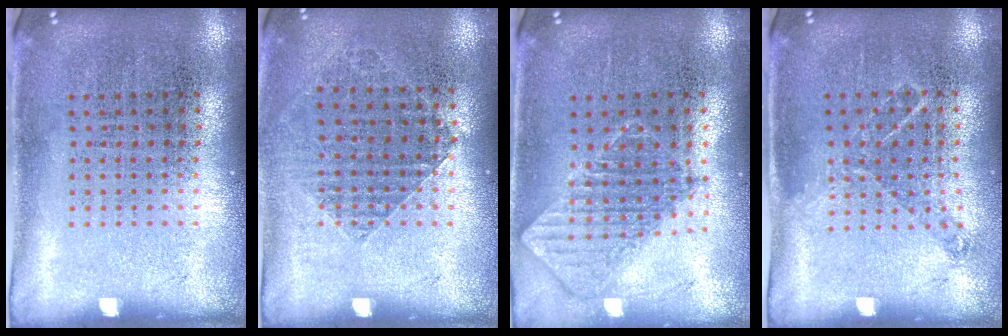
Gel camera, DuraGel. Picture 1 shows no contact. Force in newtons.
{"total": 0.9, "press": 0.9, "slide": 0.2}
{"total": 0.9, "press": 0.9, "slide": 0.1}
{"total": 0.8, "press": 0.8, "slide": 0.2}